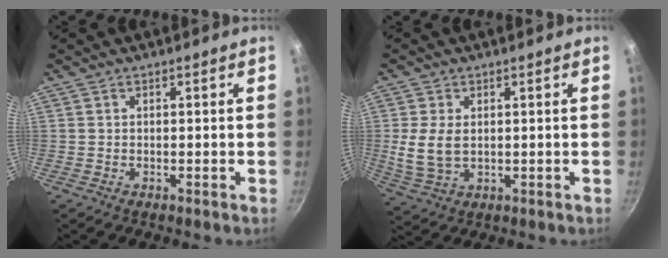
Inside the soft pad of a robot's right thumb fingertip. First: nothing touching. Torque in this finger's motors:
{"motor_torque": [-0.23, 1.91, -0.29, 0.15, 0.05]}